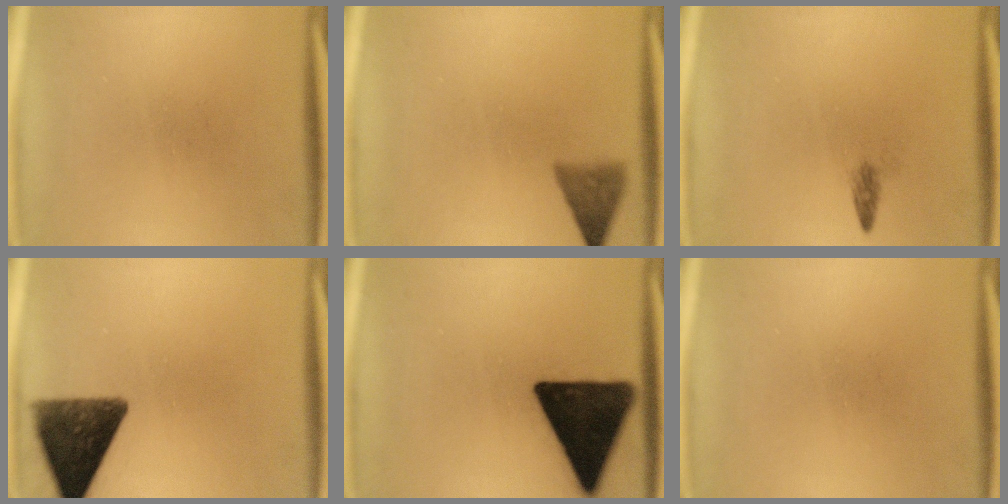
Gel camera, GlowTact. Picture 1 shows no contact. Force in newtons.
{"total": 3.5}
{"total": 1.1}
{"total": 11.8}
{"total": 17.3}
{"total": 0.0}